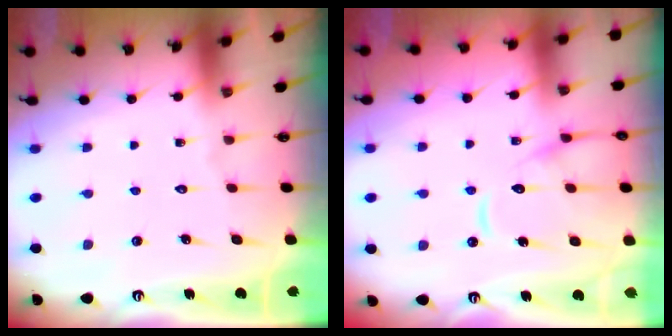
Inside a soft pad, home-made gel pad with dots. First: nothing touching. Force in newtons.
{"total": 12.9, "press": 12.8, "slide": 1.4}